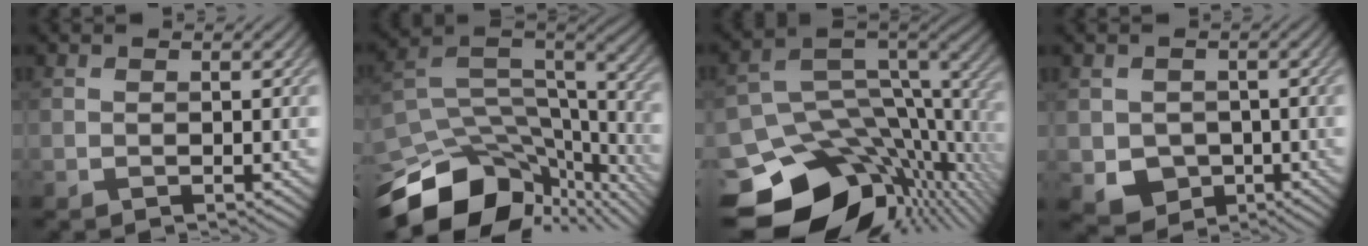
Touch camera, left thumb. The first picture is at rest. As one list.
[{"total": 16.3, "force": [-9.9, 8.4, 9.8], "torque": [-0.227, -0.036, -0.140]}, {"total": 15.9, "force": [-6.7, 10.2, 10.2], "torque": [-0.199, -0.040, -0.091]}, {"total": 4.3, "force": [-0.9, 3.8, 1.7], "torque": [-0.049, -0.017, -0.021]}]